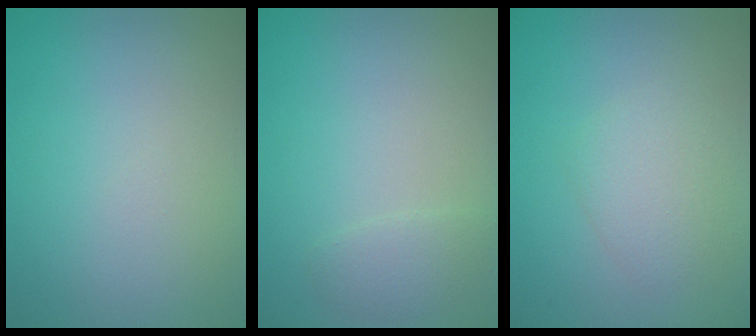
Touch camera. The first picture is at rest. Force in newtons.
{"total": 1.4, "press": 1.4, "slide": 0.1}
{"total": 2.4, "press": 2.4, "slide": 0.1}